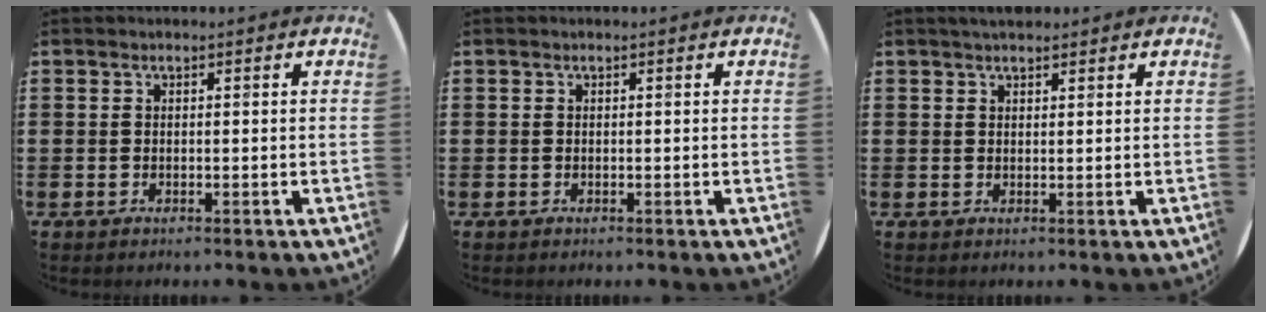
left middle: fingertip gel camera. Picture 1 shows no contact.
{"total": 0.0}
{"total": 1.7, "force": [1.5, 0.3, 0.6], "torque": [-0.013, 0.004, 0.028]}